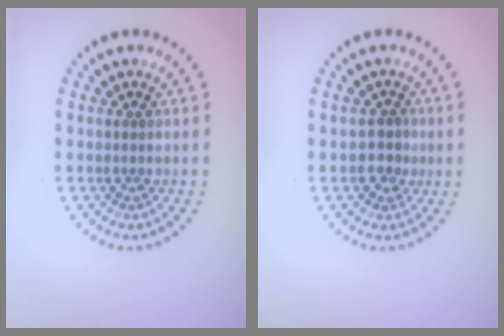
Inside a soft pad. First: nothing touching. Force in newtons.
{"total": 1.9, "press": 1.7, "slide": 0.7}